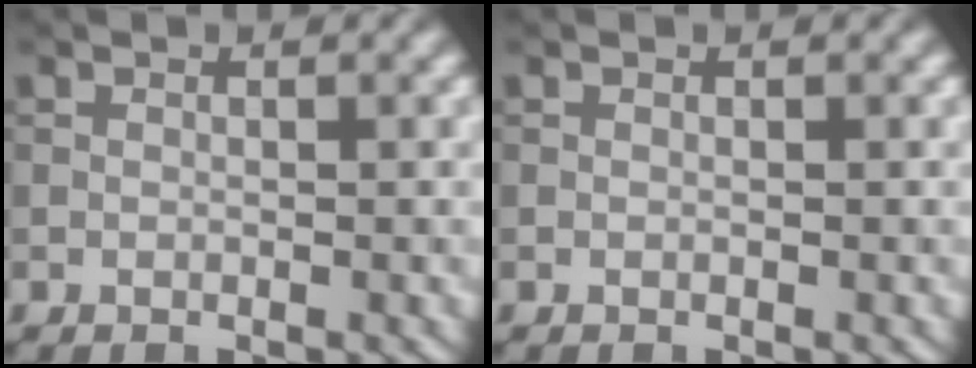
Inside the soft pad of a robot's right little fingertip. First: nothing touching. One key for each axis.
{"total": 0.0}